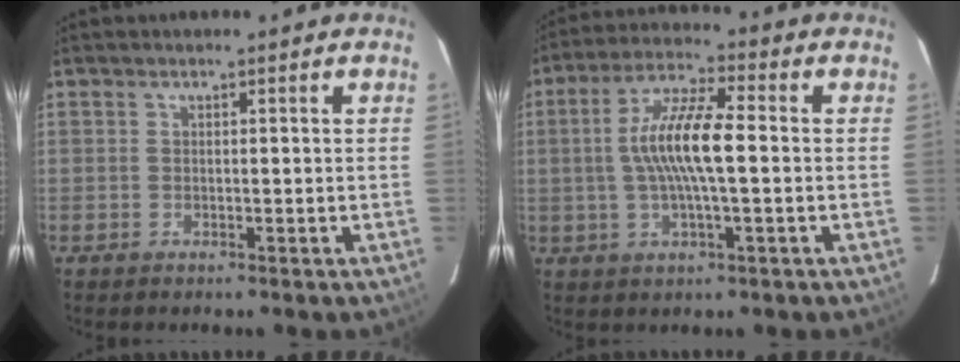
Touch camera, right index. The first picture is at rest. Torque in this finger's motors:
{"motor_torque": [1.28, 0.03, 0.89, 0.21]}